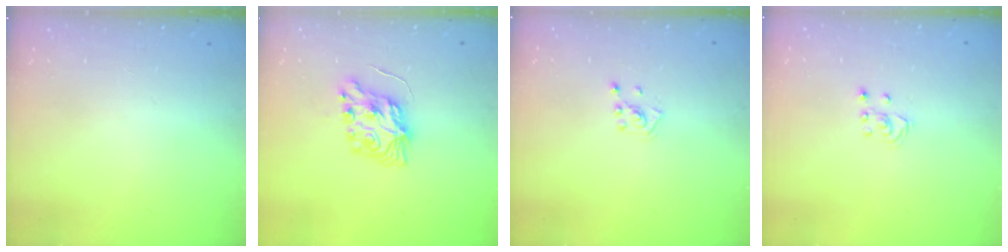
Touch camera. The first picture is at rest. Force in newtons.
{"total": 7.9, "press": 7.9, "slide": 0.2}
{"total": 2.2, "press": 2.2, "slide": 0.3}
{"total": 2.5, "press": 2.5, "slide": 0.2}